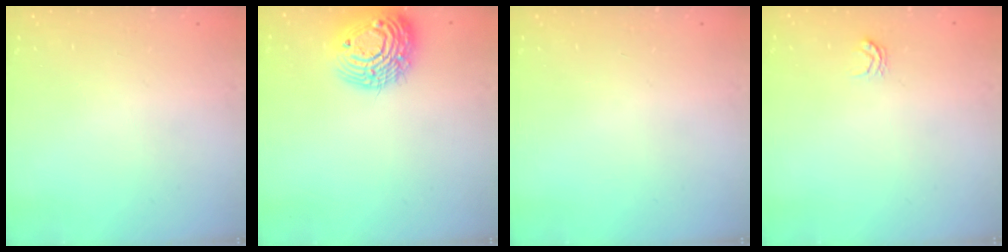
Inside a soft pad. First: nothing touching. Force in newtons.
{"total": 17.3, "press": 17.2, "slide": 1.7}
{"total": 0.0}
{"total": 3.0, "press": 3.0, "slide": 0.4}